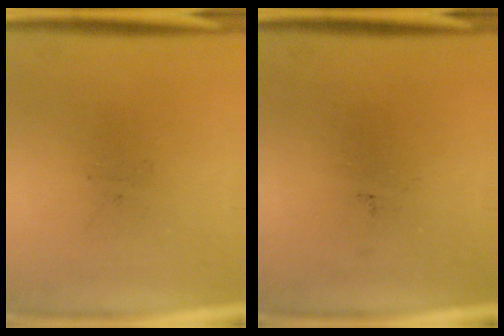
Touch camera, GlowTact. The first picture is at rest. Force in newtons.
{"total": 0.0}